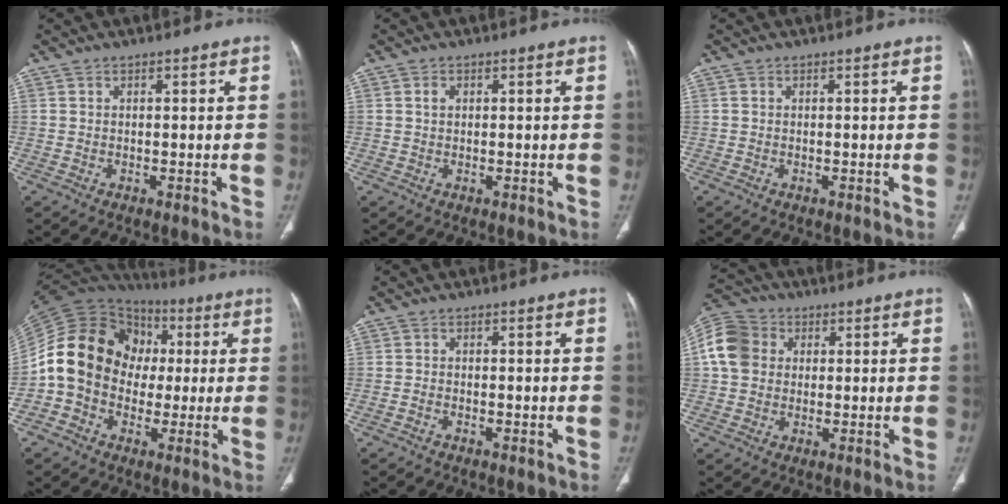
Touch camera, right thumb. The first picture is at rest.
{"total": 1.1, "force": [0.3, 0.7, 0.7], "torque": [-0.011, 0.001, 0.006]}
{"total": 0.0}
{"total": 18.2, "force": [0.1, 15.2, 10.0], "torque": [-0.169, 0.042, -0.001]}
{"total": 0.6, "force": [-0.5, 0.2, 0.2], "torque": [-0.008, 0.002, -0.013]}
{"total": 9.7, "force": [1.8, 8.1, 5.0], "torque": [-0.088, 0.018, 0.022]}